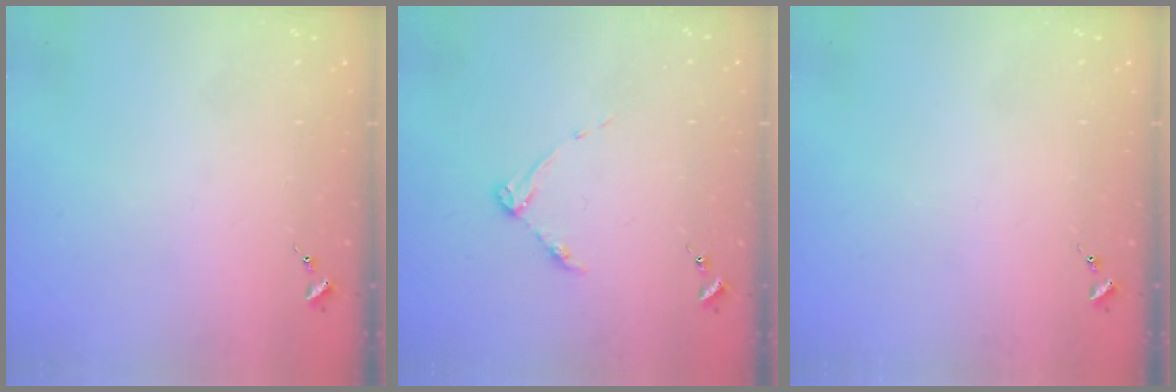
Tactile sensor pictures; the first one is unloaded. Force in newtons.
{"total": 4.9, "press": 4.8, "slide": 0.7}
{"total": 0.0}